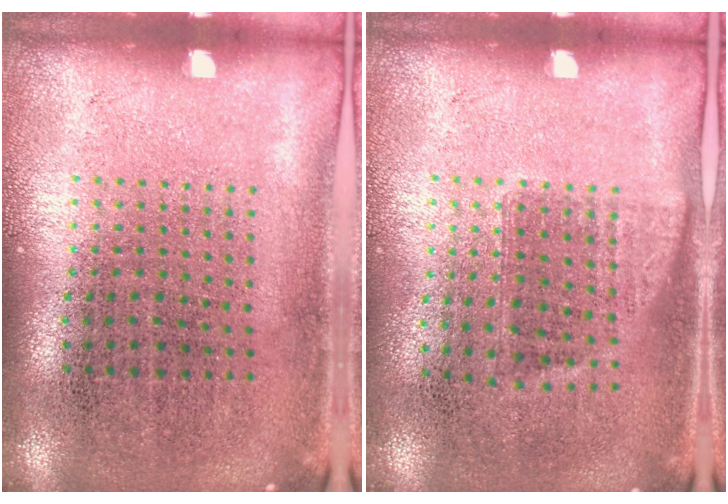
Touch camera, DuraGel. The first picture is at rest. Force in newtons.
{"total": 0.8, "press": 0.7, "slide": 0.4}